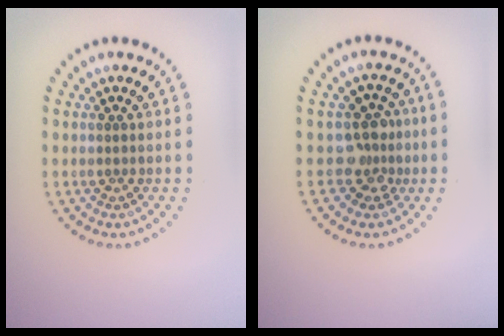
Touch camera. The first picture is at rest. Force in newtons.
{"total": 2.8, "press": 2.4, "slide": 1.6}